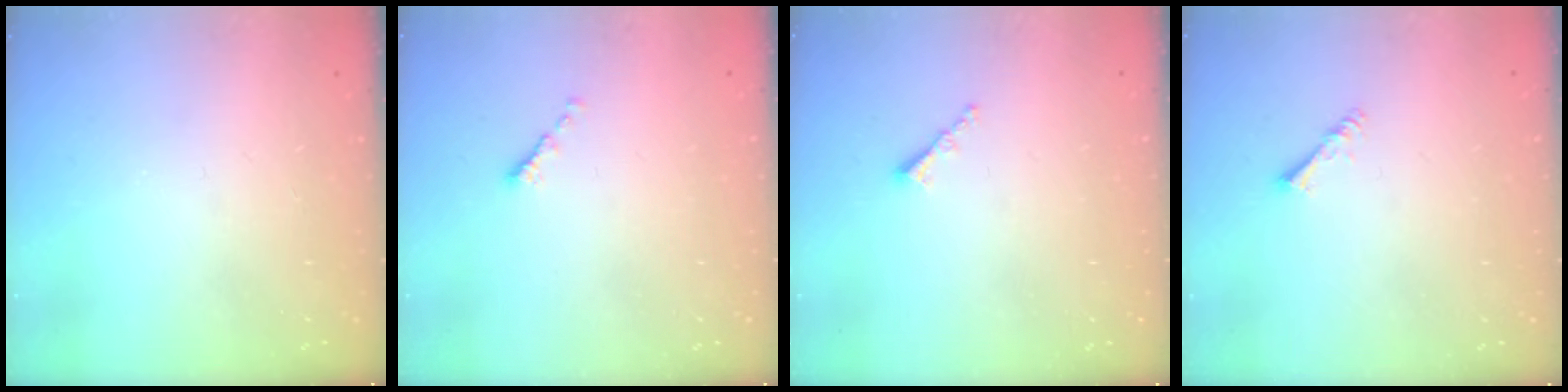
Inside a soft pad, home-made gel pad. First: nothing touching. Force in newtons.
{"total": 0.6, "press": 0.5, "slide": 0.3}
{"total": 1.0, "press": 0.9, "slide": 0.4}
{"total": 1.4, "press": 1.3, "slide": 0.3}